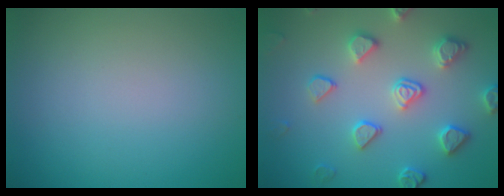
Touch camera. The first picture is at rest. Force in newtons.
{"total": 4.1, "press": 4.1, "slide": 0.4}